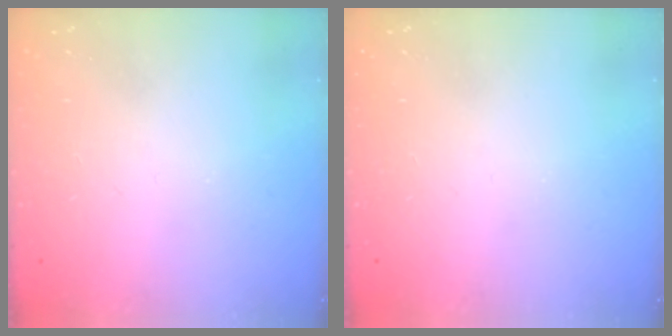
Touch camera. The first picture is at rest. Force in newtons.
{"total": 0.0}